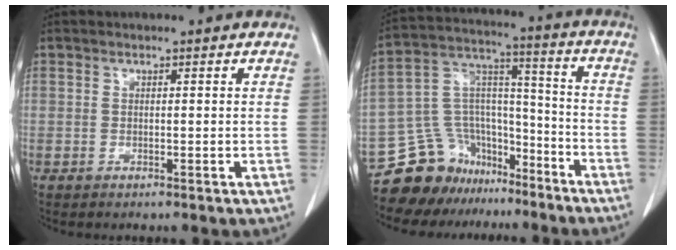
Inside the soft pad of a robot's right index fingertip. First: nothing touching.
{"total": 15.0, "force": [-12.2, 8.2, 2.9], "torque": [-0.055, 0.085, -0.209]}